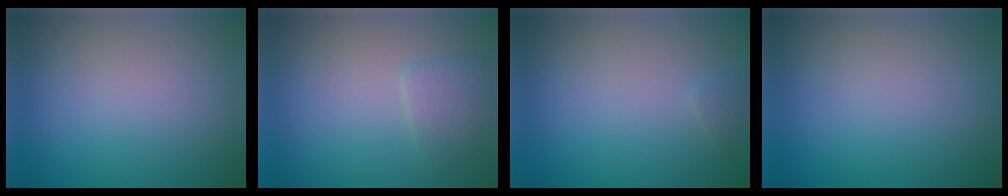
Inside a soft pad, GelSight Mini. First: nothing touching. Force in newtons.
{"total": 1.7, "press": 1.7, "slide": 0.0}
{"total": 0.5, "press": 0.5, "slide": 0.0}
{"total": 0.0}